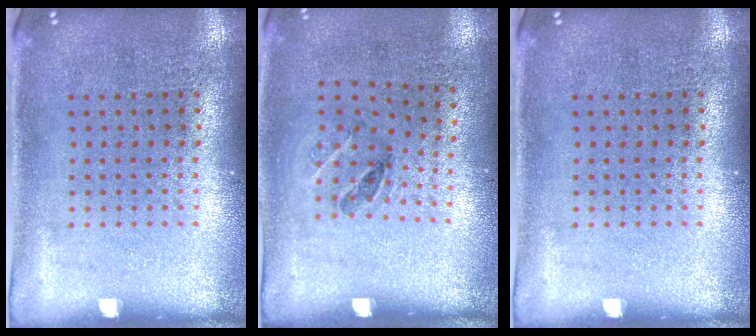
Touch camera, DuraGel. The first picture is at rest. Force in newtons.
{"total": 1.2, "press": 0.8, "slide": 0.9}
{"total": 0.0}